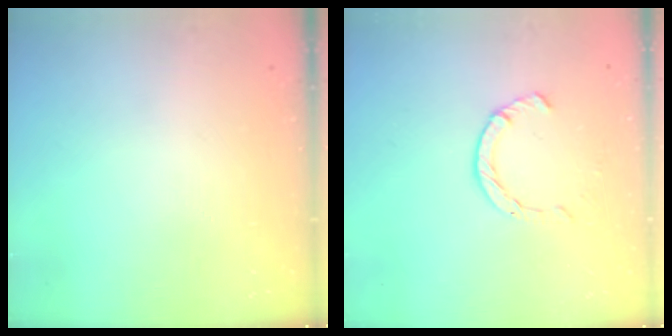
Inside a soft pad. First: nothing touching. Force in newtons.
{"total": 2.4, "press": 2.4, "slide": 0.2}